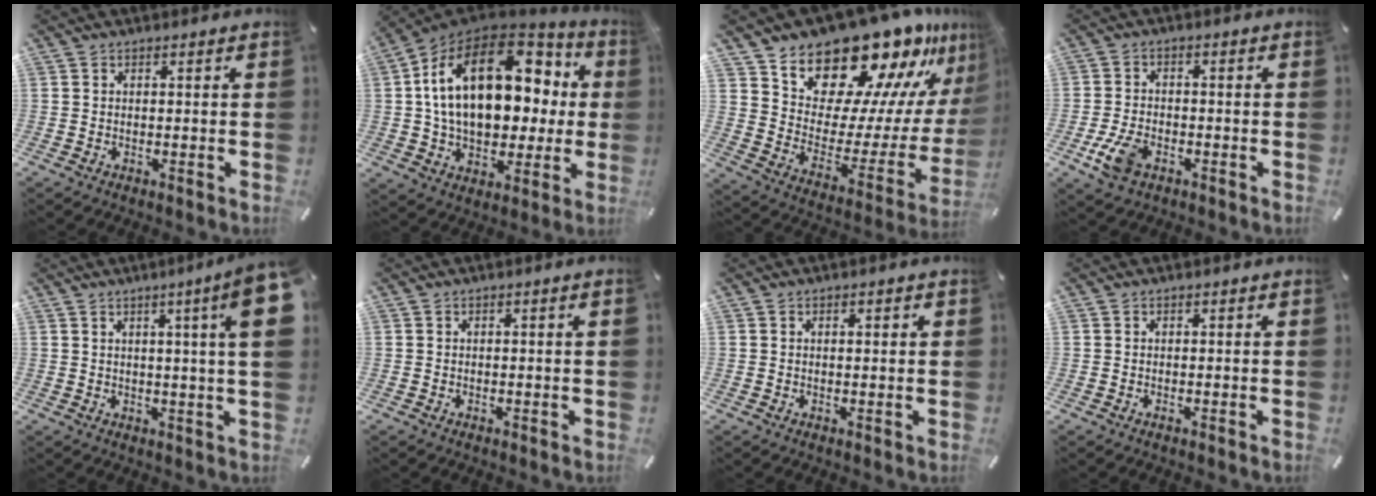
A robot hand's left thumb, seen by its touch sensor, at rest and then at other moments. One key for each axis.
{"total": 22.8, "fx": 4.9, "fy": 14.5, "fz": 16.9, "tx": -0.312, "ty": -0.008, "tz": 0.086}
{"total": 20.3, "fx": 18.7, "fy": 6.9, "fz": 4.0, "tx": -0.046, "ty": -0.180, "tz": 0.318}
{"total": 7.1, "fx": -3.2, "fy": 4.3, "fz": 4.7, "tx": -0.120, "ty": 0.002, "tz": -0.062}
{"total": 11.1, "fx": 4.2, "fy": -0.1, "fz": 10.2, "tx": -0.152, "ty": -0.028, "tz": 0.061}
{"total": 0.9, "fx": 0.2, "fy": -0.1, "fz": 0.9, "tx": -0.015, "ty": -0.003, "tz": 0.003}
{"total": 0.9, "fx": 0.4, "fy": 0.3, "fz": 0.8, "tx": -0.017, "ty": 0.002, "tz": 0.006}
{"total": 0.0}